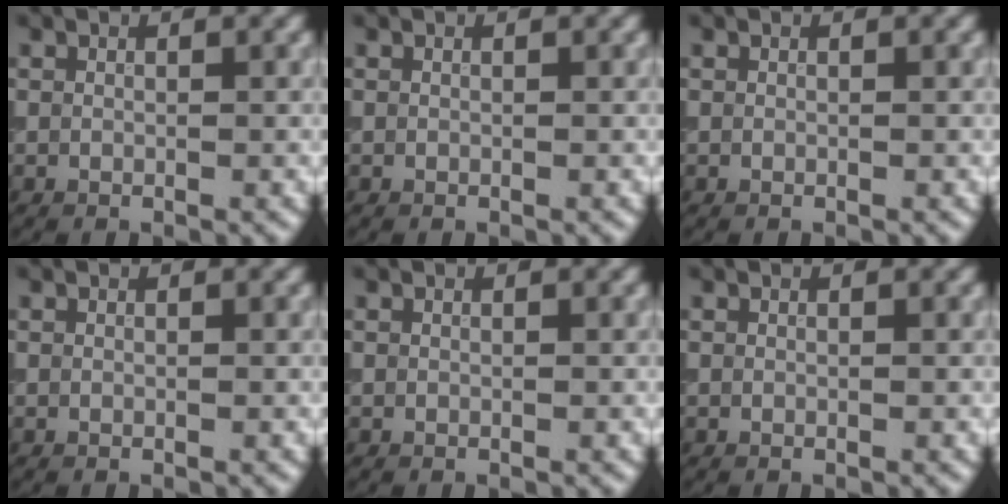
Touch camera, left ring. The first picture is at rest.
{"total": 0.0}
{"total": 0.0}
{"total": 0.0}
{"total": 0.0}
{"total": 0.0}